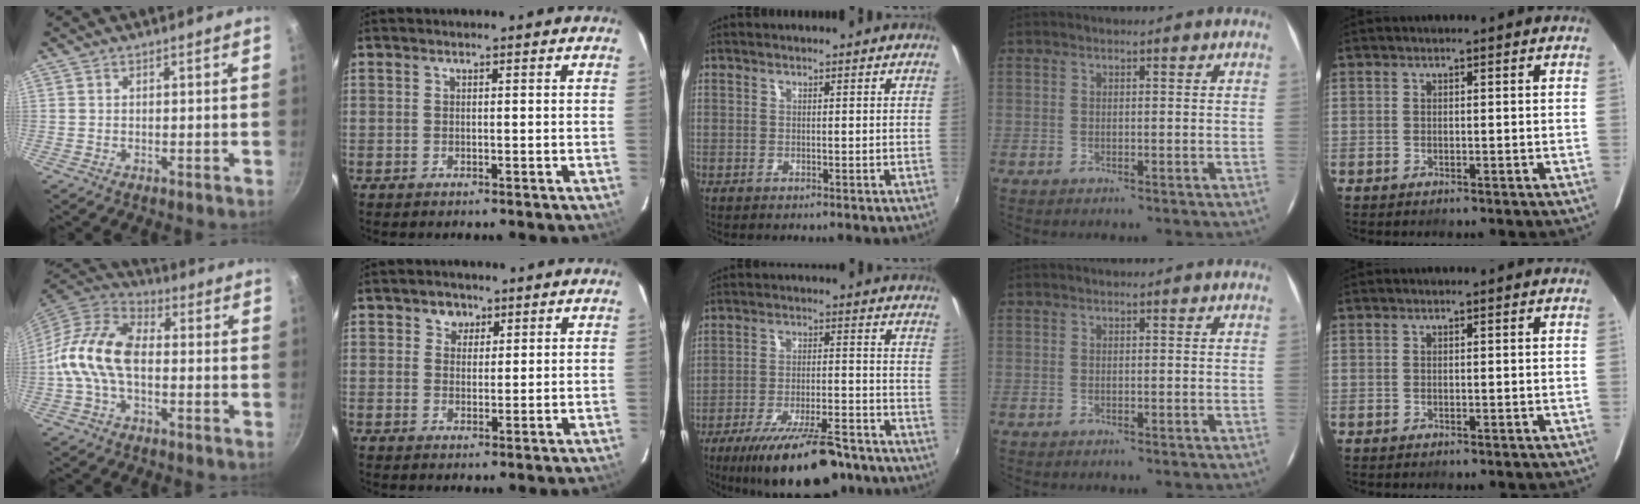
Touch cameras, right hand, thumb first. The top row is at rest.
{"thumb": {"total": 13.8, "force": [-1.4, 8.5, 10.9], "torque": [-0.193, 0.039, -0.047]}, "index": {"total": 3.1, "force": [1.6, 2.7, 0.5], "torque": [0.005, 0.008, 0.026]}, "middle": {"total": 17.2, "force": [-13.0, 5.1, 10.1], "torque": [-0.184, -0.024, -0.193]}}